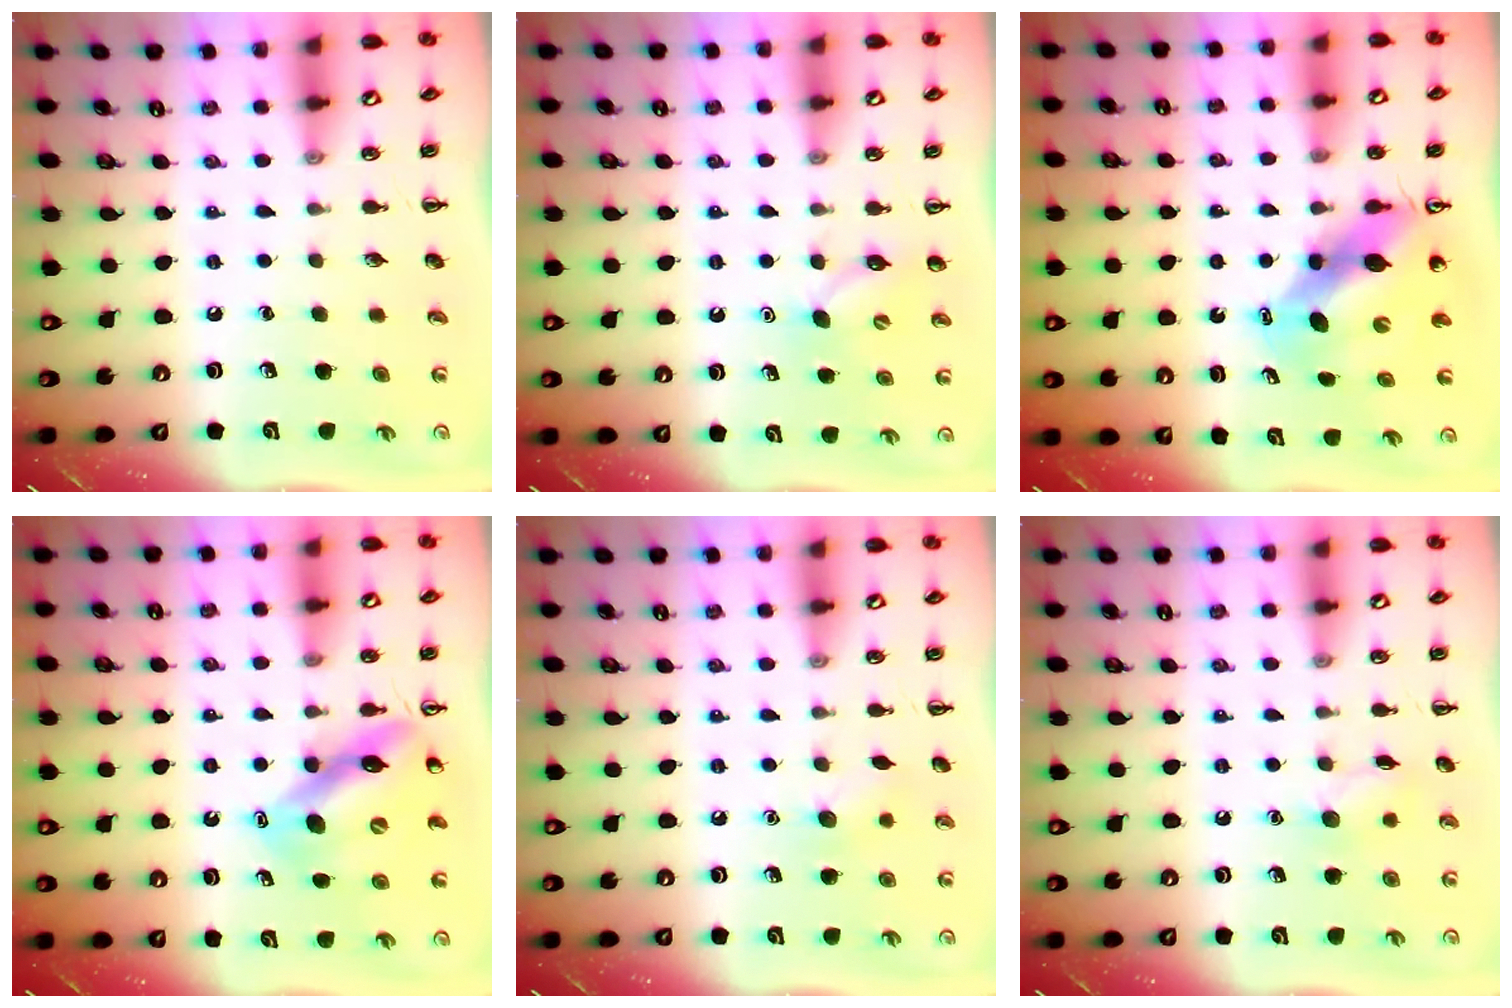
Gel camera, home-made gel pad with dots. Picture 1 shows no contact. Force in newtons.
{"total": 4.4, "press": 4.2, "slide": 1.2}
{"total": 9.6, "press": 9.1, "slide": 2.8}
{"total": 11.0, "press": 10.5, "slide": 3.4}
{"total": 7.4, "press": 7.1, "slide": 1.8}
{"total": 6.9, "press": 6.9, "slide": 0.8}